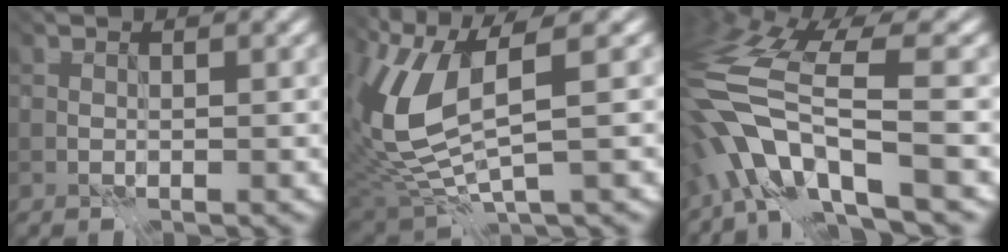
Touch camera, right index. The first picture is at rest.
{"total": 7.5, "force": [0.1, 2.1, 7.2], "torque": [-0.190, -0.021, 0.036]}
{"total": 10.3, "force": [-5.6, 1.7, 8.5], "torque": [-0.181, -0.007, -0.076]}